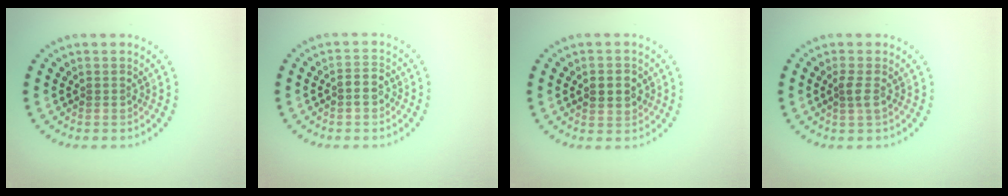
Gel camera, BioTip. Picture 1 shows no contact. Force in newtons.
{"total": 1.7, "press": 1.5, "slide": 0.8}
{"total": 2.3, "press": 2.3, "slide": 0.2}
{"total": 1.3, "press": 1.1, "slide": 0.7}